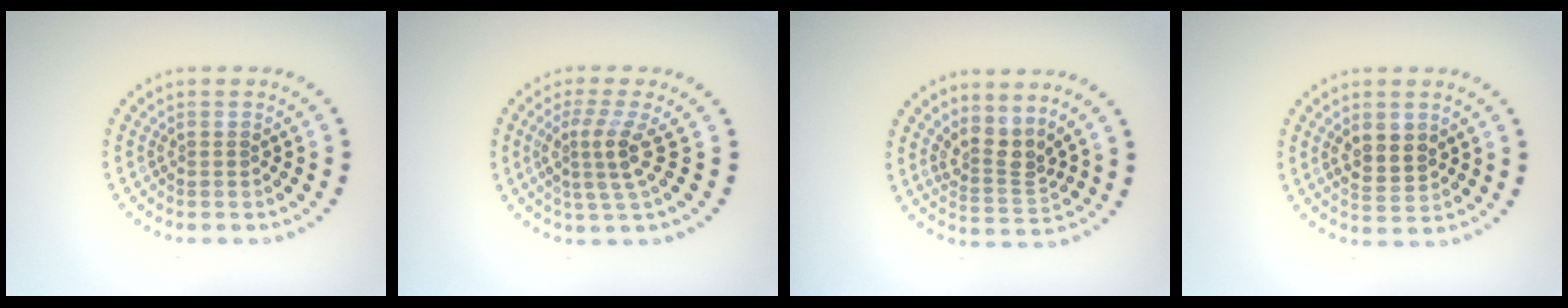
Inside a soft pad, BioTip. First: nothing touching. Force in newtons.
{"total": 3.0, "press": 2.2, "slide": 2.1}
{"total": 2.8, "press": 2.0, "slide": 1.9}
{"total": 3.0, "press": 2.9, "slide": 0.6}